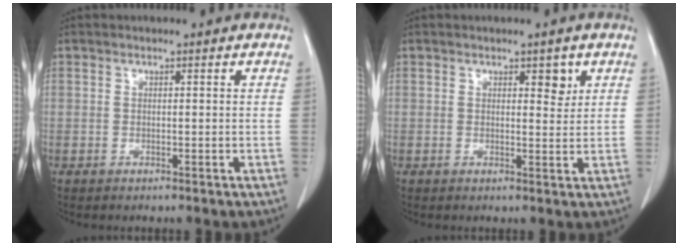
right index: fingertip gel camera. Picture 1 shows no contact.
{"total": 2.4, "force": [1.3, 1.1, 1.7], "torque": [-0.018, -0.006, 0.019]}